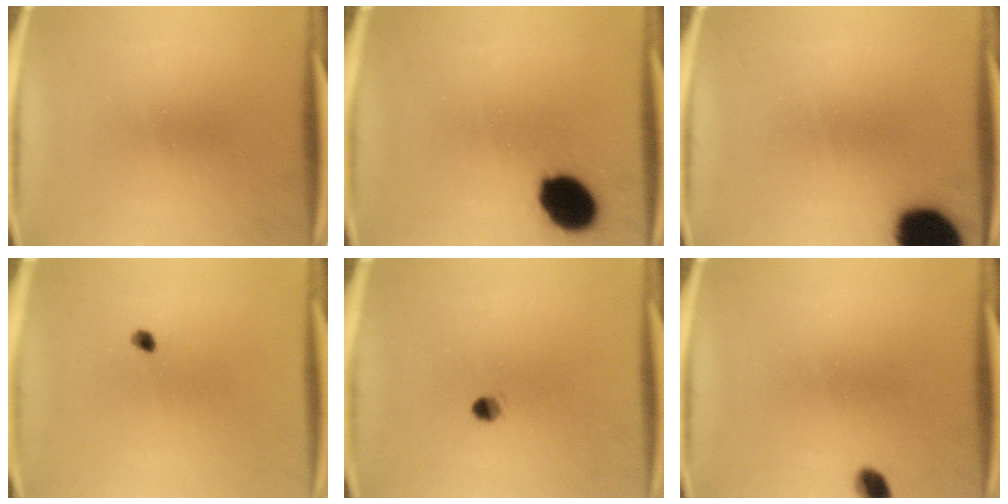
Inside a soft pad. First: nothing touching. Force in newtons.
{"total": 11.9}
{"total": 17.2}
{"total": 1.2}
{"total": 2.0}
{"total": 2.9}